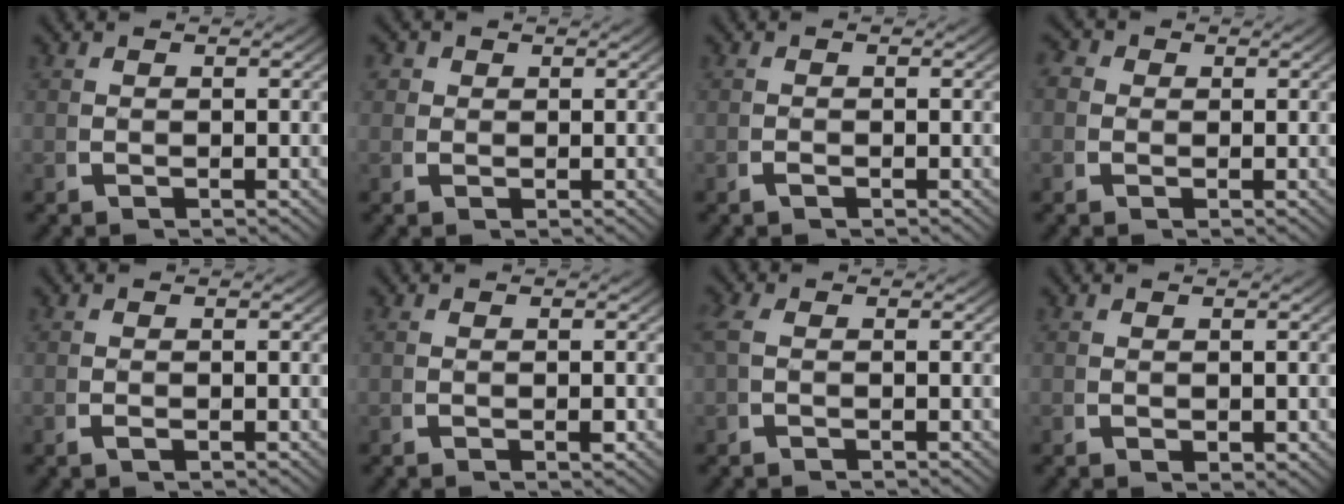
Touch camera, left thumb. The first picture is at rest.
{"total": 1.9, "force": [0.8, 1.7, 0.6], "torque": [-0.015, -0.005, 0.013]}
{"total": 0.5, "force": [-0.4, 0.1, 0.3], "torque": [-0.008, 0.000, -0.009]}
{"total": 2.5, "force": [0.4, 2.3, 0.9], "torque": [-0.019, -0.003, -0.001]}
{"total": 0.5, "force": [-0.2, 0.2, 0.5], "torque": [-0.012, -0.002, -0.003]}
{"total": 0.6, "force": [0.0, 0.1, 0.6], "torque": [-0.010, 0.002, -0.001]}
{"total": 1.3, "force": [-0.1, 0.8, 1.0], "torque": [-0.034, 0.000, 0.001]}
{"total": 0.9, "force": [0.3, 0.6, 0.7], "torque": [-0.010, -0.006, 0.009]}